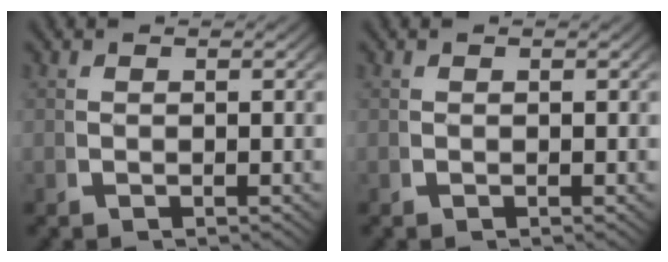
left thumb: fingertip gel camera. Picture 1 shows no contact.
{"total": 0.0}